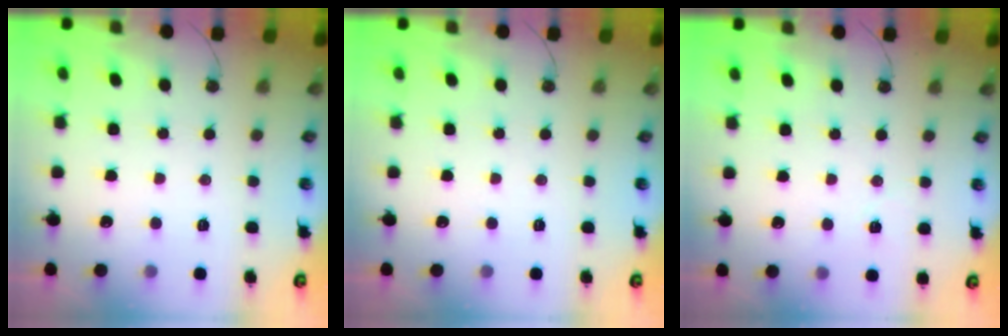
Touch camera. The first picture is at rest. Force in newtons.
{"total": 0.0}
{"total": 3.3, "press": 3.1, "slide": 1.0}